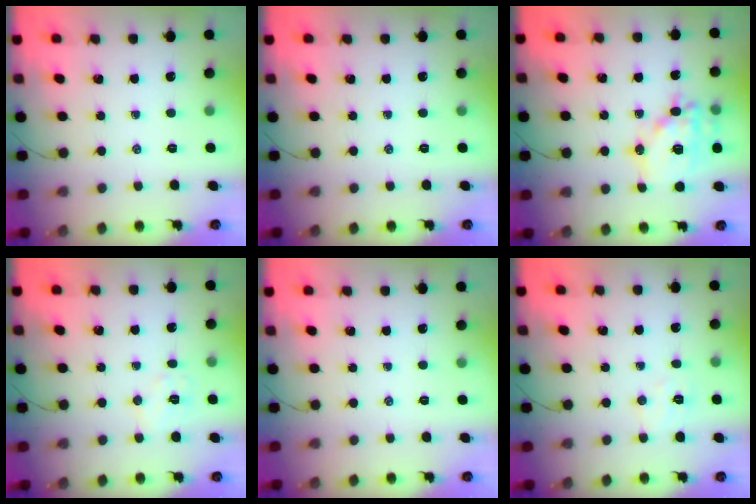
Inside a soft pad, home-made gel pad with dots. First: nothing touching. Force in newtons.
{"total": 0.0}
{"total": 15.5, "press": 15.3, "slide": 2.4}
{"total": 6.3, "press": 6.1, "slide": 1.3}
{"total": 0.0}
{"total": 4.3, "press": 4.2, "slide": 0.8}